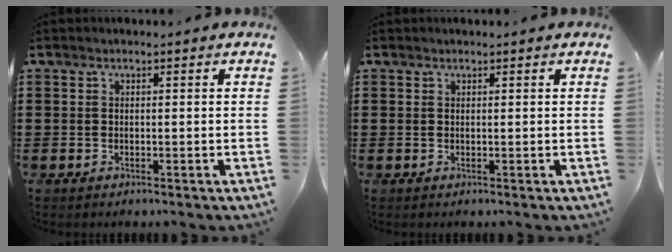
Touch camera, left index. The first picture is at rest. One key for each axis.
{"total": 0.0}